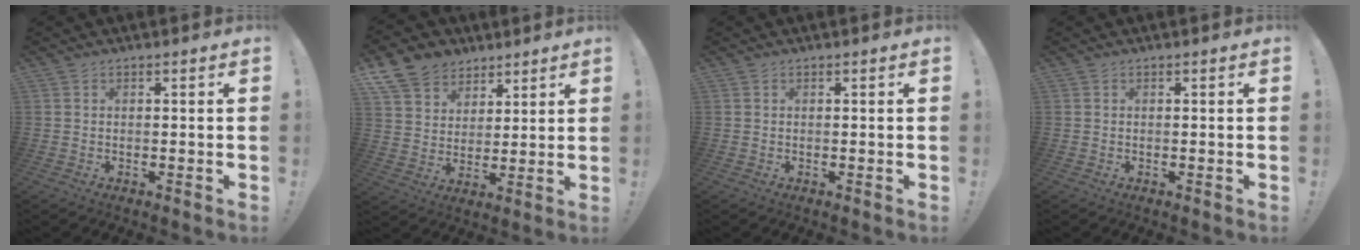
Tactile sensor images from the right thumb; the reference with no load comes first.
{"total": 10.9, "force": [7.4, 7.8, 2.2], "torque": [-0.040, -0.053, 0.148]}
{"total": 0.0}
{"total": 0.0}